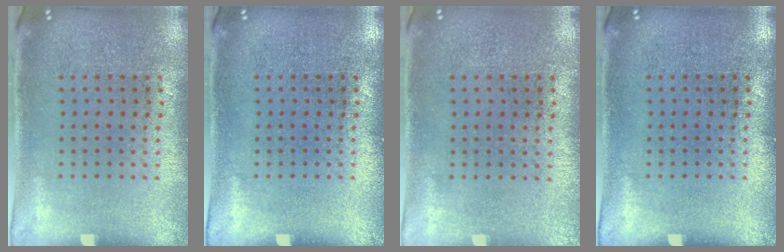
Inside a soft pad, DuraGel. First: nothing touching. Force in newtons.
{"total": 0.0}
{"total": 0.0}
{"total": 0.0}